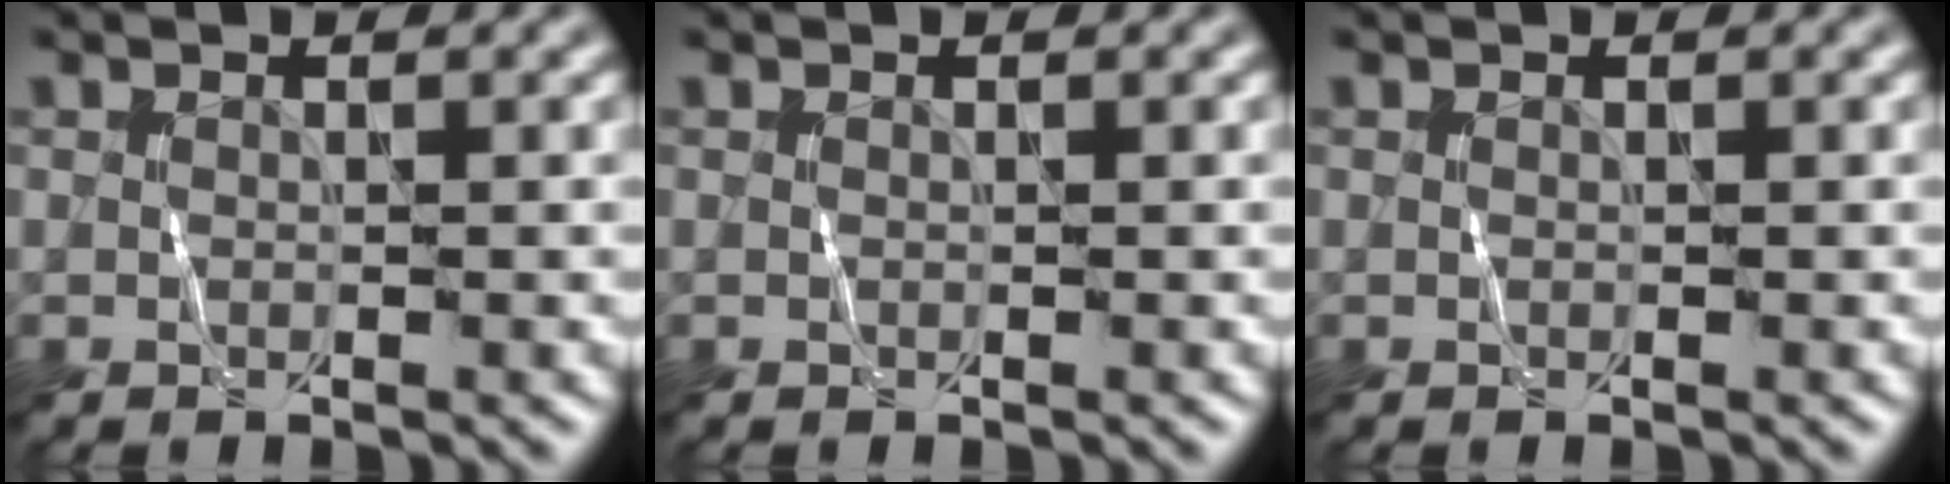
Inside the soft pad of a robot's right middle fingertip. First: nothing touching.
{"total": 0.0}
{"total": 0.0}